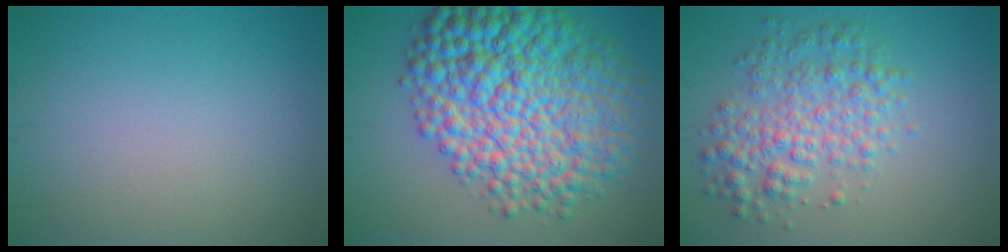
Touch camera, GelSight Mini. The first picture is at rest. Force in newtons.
{"total": 13.0, "press": 13.0, "slide": 0.1}
{"total": 4.9, "press": 4.9, "slide": 0.1}